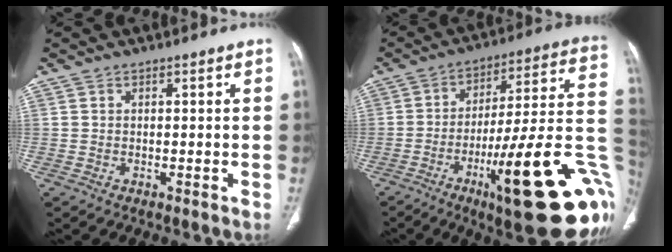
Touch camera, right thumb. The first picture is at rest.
{"total": 29.5, "force": [-9.6, 6.3, 27.2], "torque": [-0.308, 0.034, -0.134]}